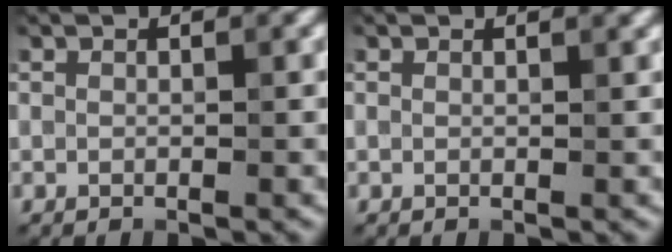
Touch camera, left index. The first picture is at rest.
{"total": 1.1, "force": [0.9, 0.3, 0.5], "torque": [-0.004, -0.003, 0.005]}